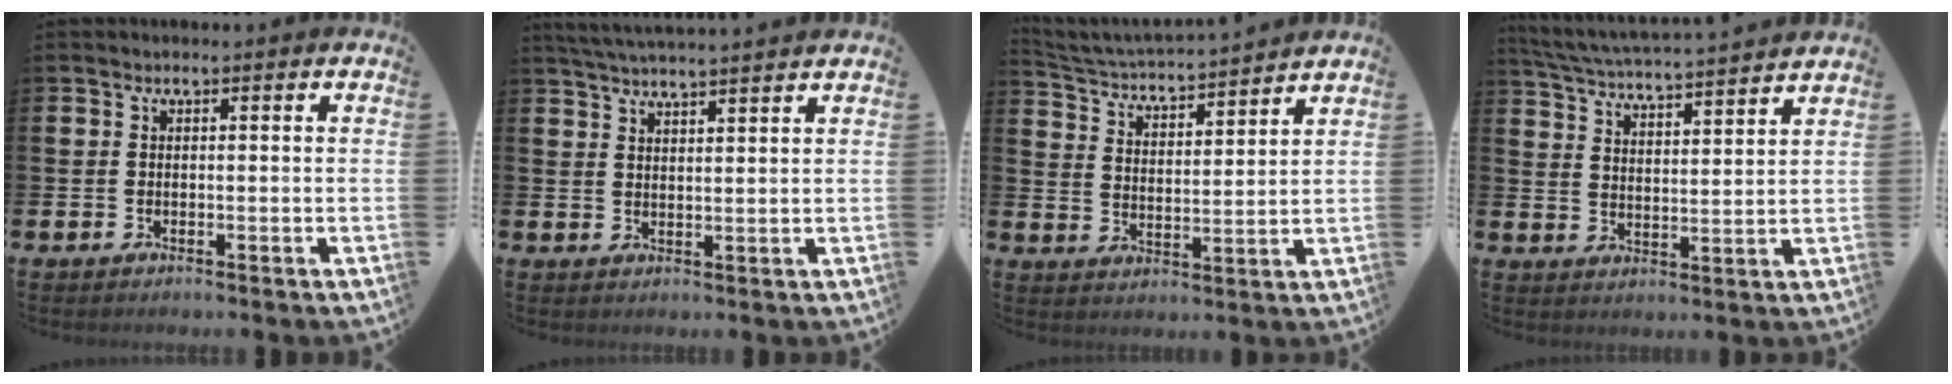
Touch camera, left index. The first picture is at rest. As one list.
[{"total": 3.9, "force": [3.8, -0.5, 0.4], "torque": [-0.015, -0.017, 0.070]}, {"total": 3.9, "force": [3.9, 0.2, 0.4], "torque": [-0.034, -0.039, 0.060]}, {"total": 5.2, "force": [5.1, -0.3, 1.0], "torque": [-0.044, -0.041, 0.085]}]